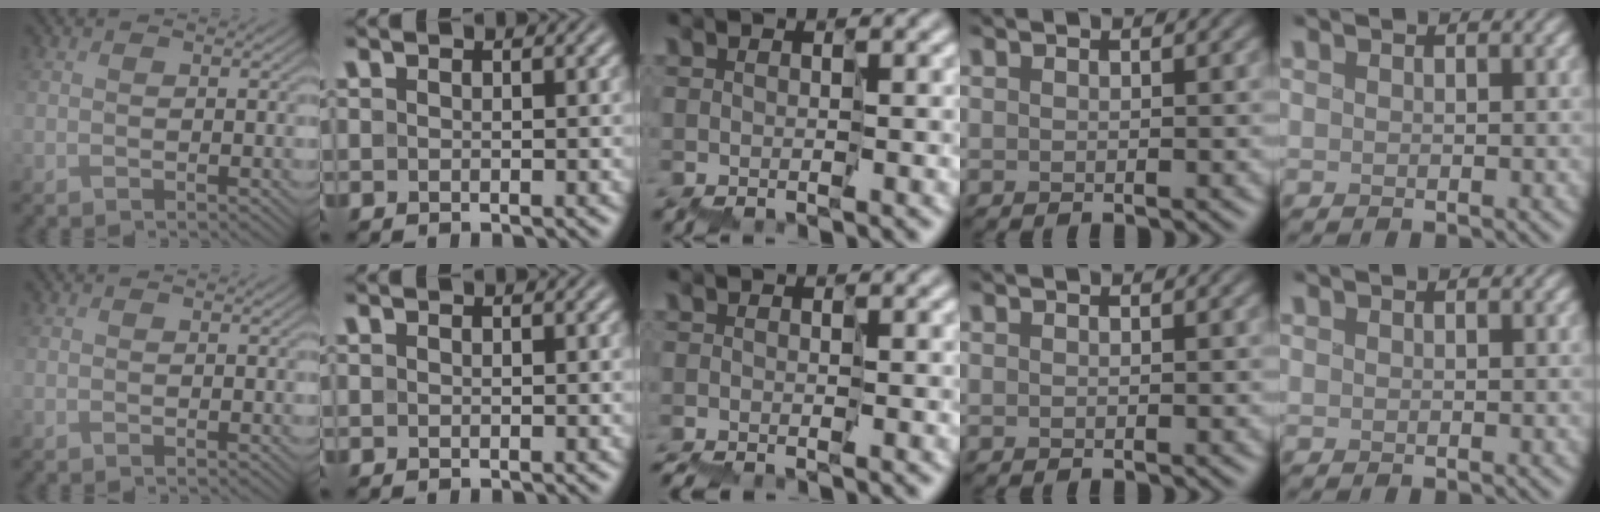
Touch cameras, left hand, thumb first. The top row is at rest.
{"middle": {"total": 1.5, "force": [-1.4, 0.2, 0.6], "torque": [-0.008, -0.005, -0.032]}}